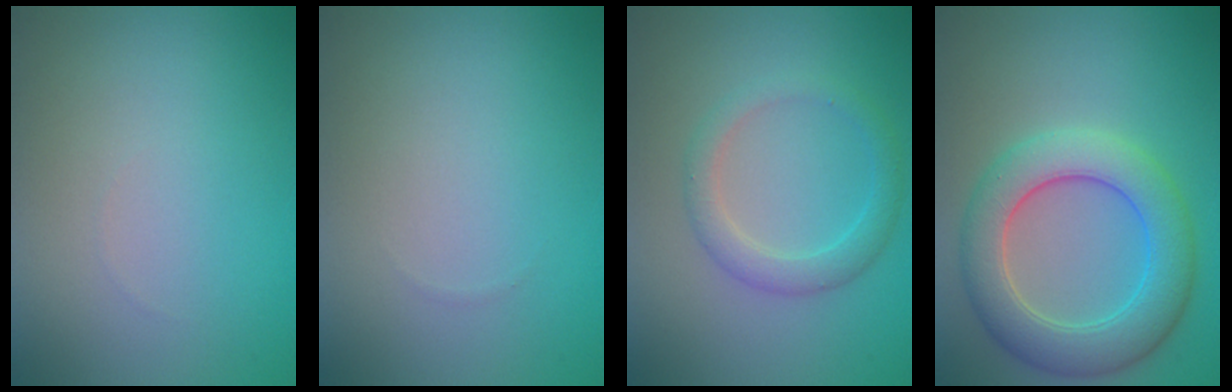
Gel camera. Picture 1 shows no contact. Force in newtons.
{"total": 0.0}
{"total": 2.6, "press": 2.6, "slide": 0.0}
{"total": 6.5, "press": 6.5, "slide": 0.2}